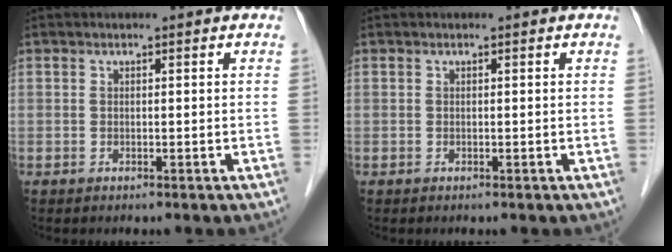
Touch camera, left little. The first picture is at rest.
{"total": 0.0}